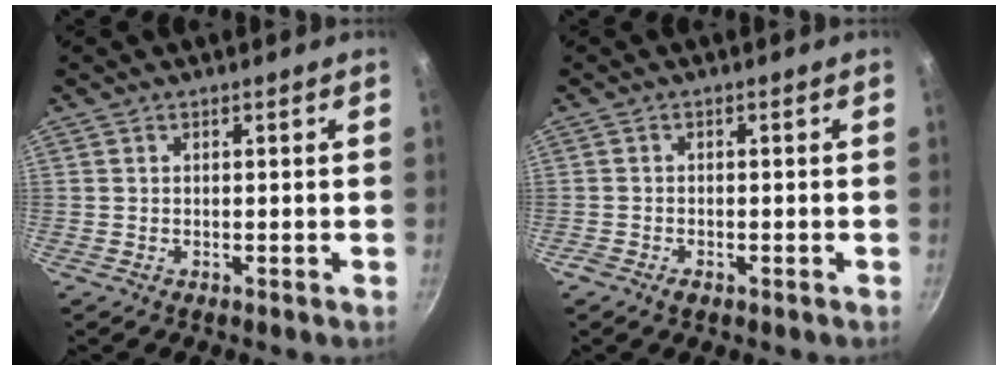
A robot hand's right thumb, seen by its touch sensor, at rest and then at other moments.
{"total": 1.8, "force": [-1.2, 1.0, 1.0], "torque": [-0.027, 0.006, -0.024]}